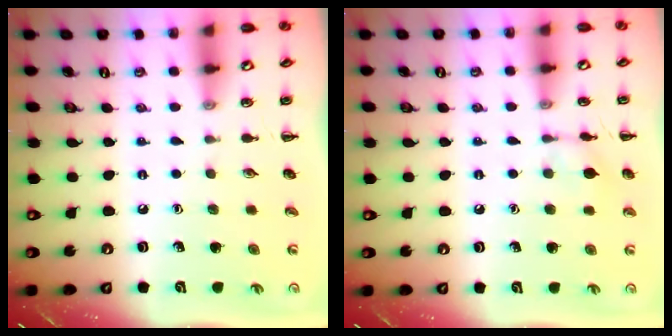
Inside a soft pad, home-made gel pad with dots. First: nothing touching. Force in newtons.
{"total": 7.5, "press": 7.2, "slide": 1.9}